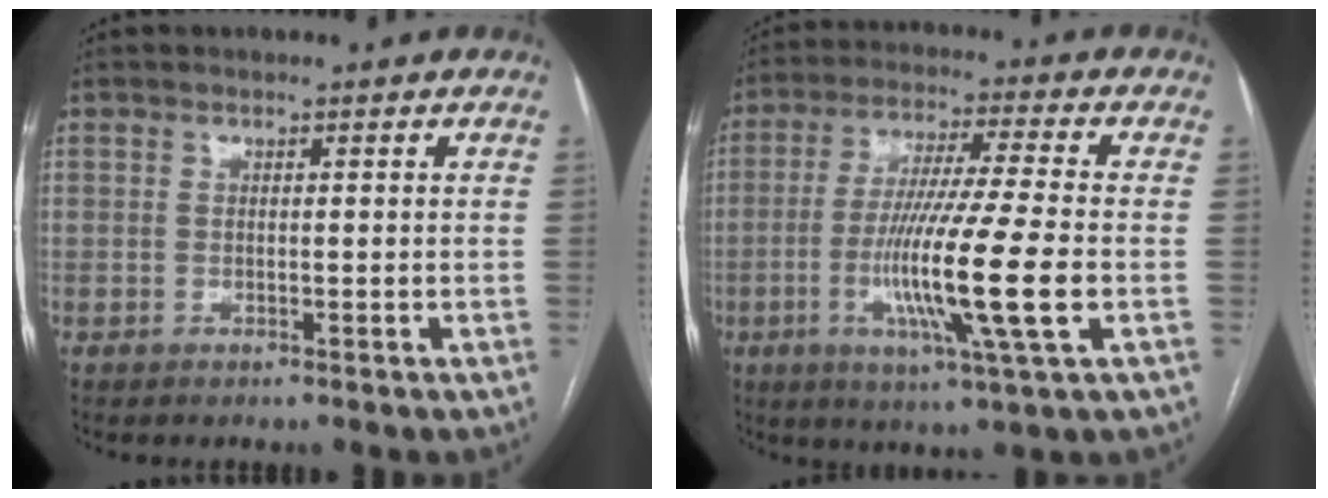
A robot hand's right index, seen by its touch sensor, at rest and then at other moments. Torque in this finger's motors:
{"motor_torque": [1.76, 0.21, 0.83, 0.21]}